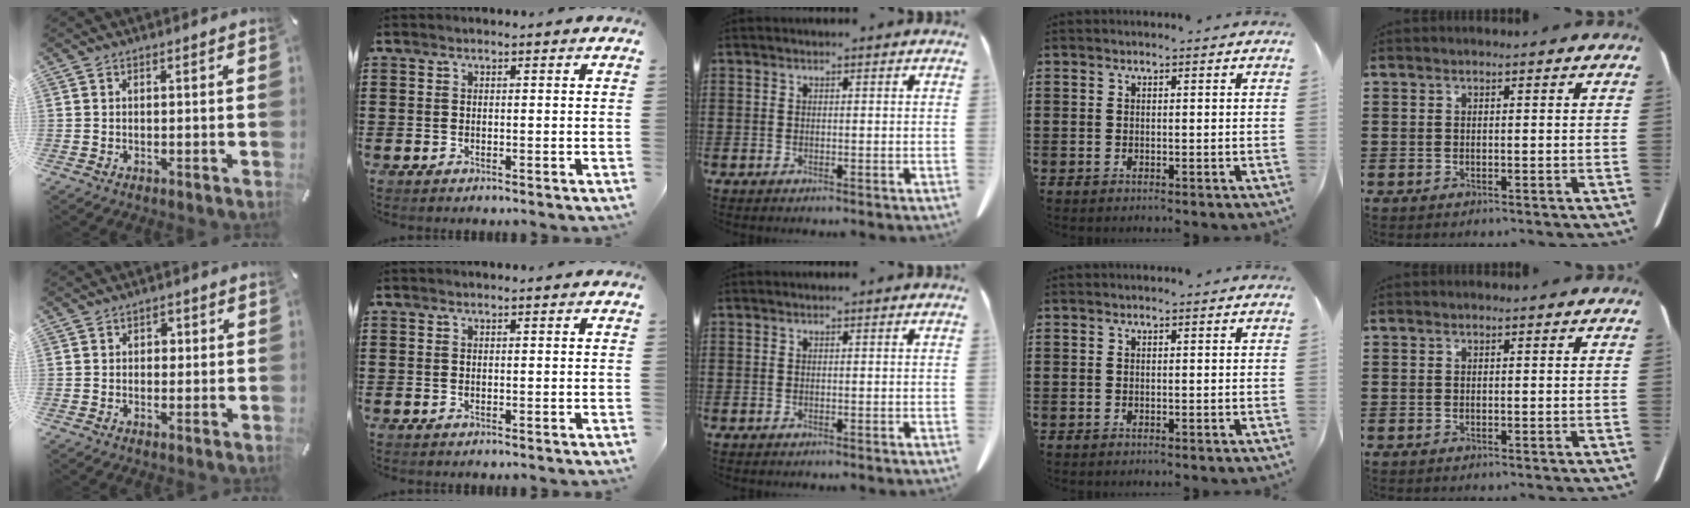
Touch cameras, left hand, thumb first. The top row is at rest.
{"thumb": {"total": 1.9, "force": [0.1, 1.6, 1.1], "torque": [-0.007, 0.002, -0.004]}}